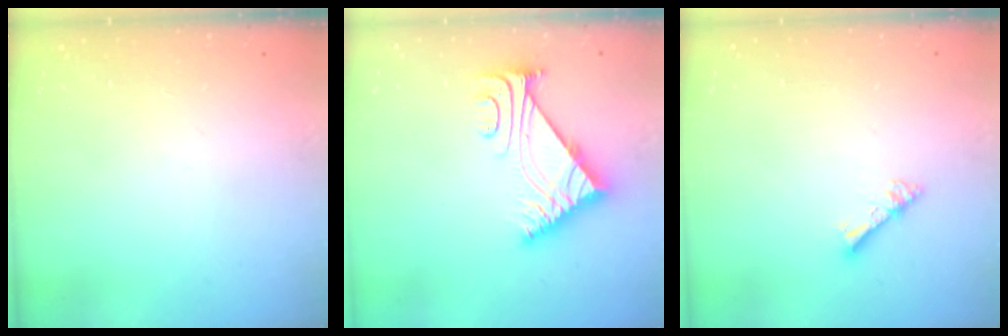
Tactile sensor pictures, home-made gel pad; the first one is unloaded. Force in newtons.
{"total": 8.9, "press": 8.8, "slide": 1.1}
{"total": 2.8, "press": 2.8, "slide": 0.2}